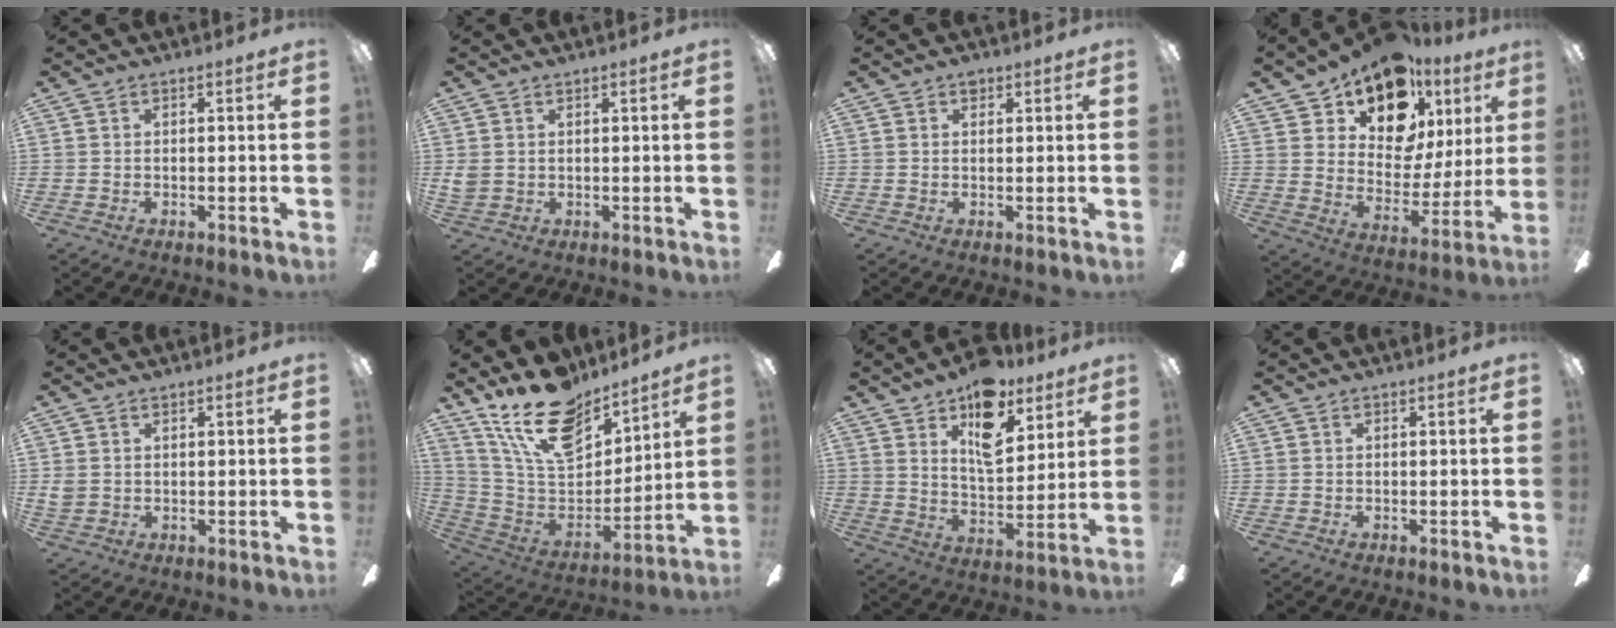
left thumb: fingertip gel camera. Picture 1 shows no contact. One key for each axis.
{"total": 2.1, "fx": 0.8, "fy": 1.7, "fz": 1.0, "tx": -0.020, "ty": 0.003, "tz": 0.015}
{"total": 1.6, "fx": 1.0, "fy": 1.0, "fz": 0.7, "tx": 0.001, "ty": -0.004, "tz": 0.015}
{"total": 19.2, "fx": 13.1, "fy": 10.7, "fz": 9.1, "tx": -0.158, "ty": -0.077, "tz": 0.234}
{"total": 1.9, "fx": 0.8, "fy": 1.6, "fz": 0.8, "tx": -0.018, "ty": 0.003, "tz": 0.015}
{"total": 21.0, "fx": 15.3, "fy": 9.9, "fz": 10.6, "tx": -0.196, "ty": -0.093, "tz": 0.276}
{"total": 15.4, "fx": 10.0, "fy": 7.4, "fz": 9.1, "tx": -0.140, "ty": -0.047, "tz": 0.174}
{"total": 0.0}